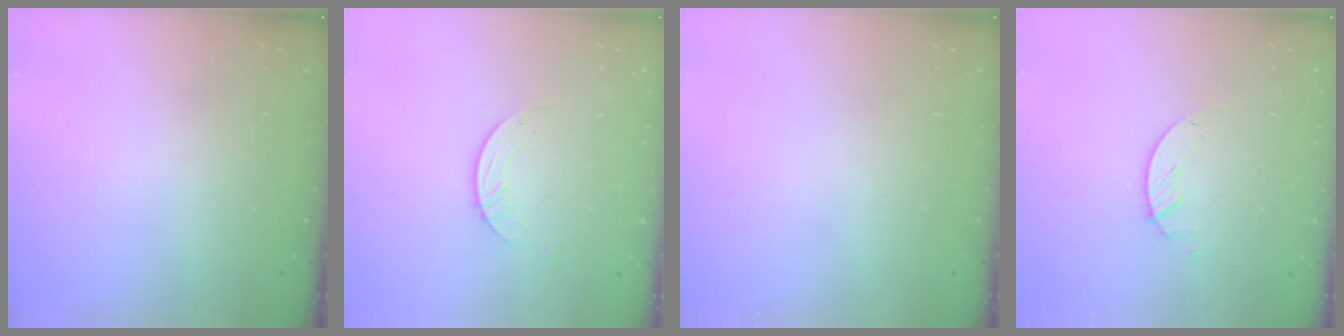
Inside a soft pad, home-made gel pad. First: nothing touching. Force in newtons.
{"total": 2.2, "press": 2.2, "slide": 0.2}
{"total": 0.0}
{"total": 1.3, "press": 1.2, "slide": 0.1}